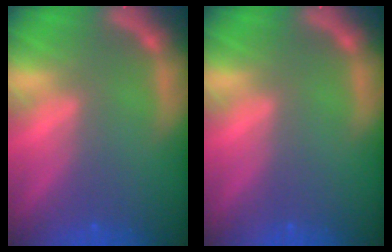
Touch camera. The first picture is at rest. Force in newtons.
{"total": 0.0}